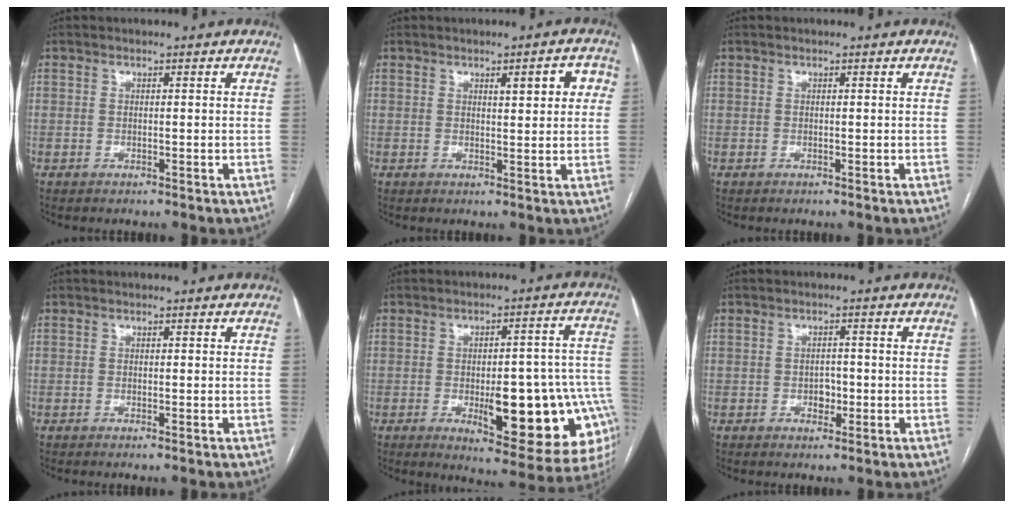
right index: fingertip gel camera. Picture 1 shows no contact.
{"total": 4.6, "force": [1.6, 1.1, 4.1], "torque": [-0.051, 0.007, 0.021]}
{"total": 0.0}
{"total": 0.0}
{"total": 20.2, "force": [-5.9, 6.6, 18.2], "torque": [-0.134, 0.030, -0.053]}
{"total": 2.2, "force": [-0.6, 1.5, 1.4], "torque": [-0.017, 0.007, -0.005]}